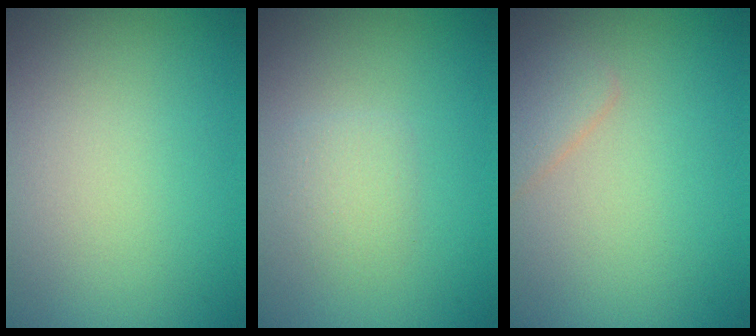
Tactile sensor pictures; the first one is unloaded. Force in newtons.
{"total": 1.5, "press": 1.5, "slide": 0.0}
{"total": 1.6, "press": 1.6, "slide": 0.1}